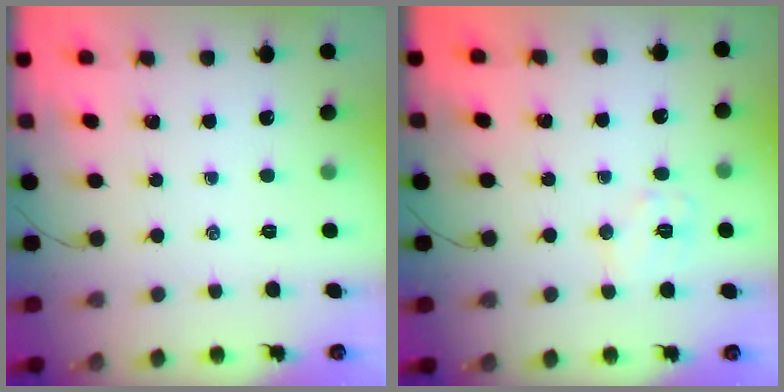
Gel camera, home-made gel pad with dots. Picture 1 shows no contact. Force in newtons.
{"total": 7.3, "press": 7.2, "slide": 1.0}